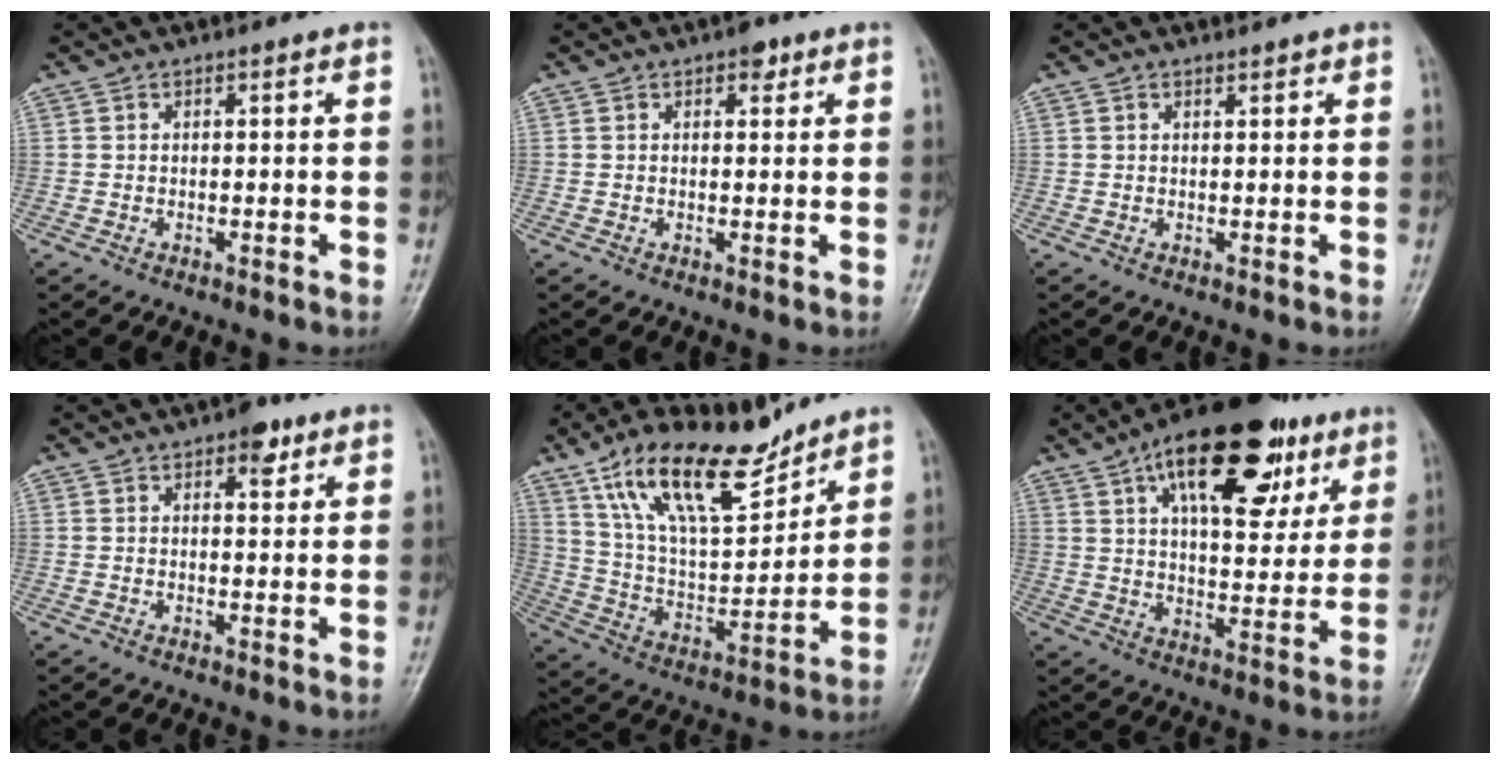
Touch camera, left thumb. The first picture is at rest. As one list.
[{"total": 2.4, "force": [1.4, 1.4, 1.4], "torque": [-0.006, -0.003, 0.015]}, {"total": 0.8, "force": [0.7, 0.4, 0.3], "torque": [-0.002, -0.004, 0.008]}, {"total": 4.3, "force": [2.4, 2.2, 2.8], "torque": [-0.019, -0.008, 0.029]}, {"total": 19.6, "force": [13.4, 7.8, 12.0], "torque": [-0.172, -0.061, 0.249]}, {"total": 24.2, "force": [12.2, 11.3, 17.5], "torque": [-0.227, -0.013, 0.185]}]